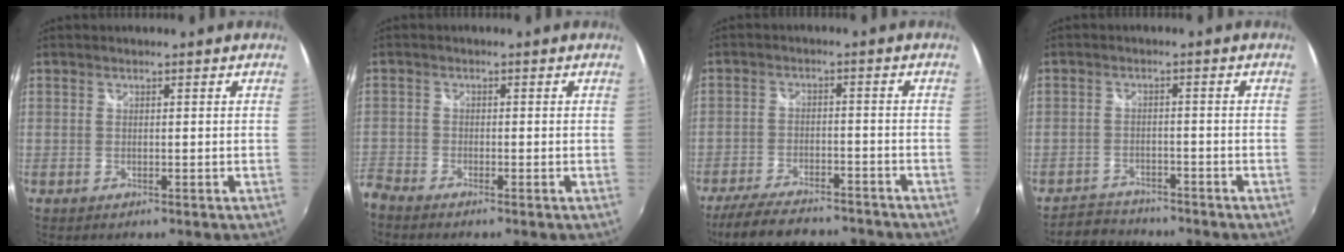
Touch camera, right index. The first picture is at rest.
{"total": 3.9, "force": [-3.4, 2.0, 0.5], "torque": [-0.022, -0.010, -0.077]}
{"total": 16.6, "force": [-14.0, 4.9, 7.4], "torque": [-0.159, -0.021, -0.208]}
{"total": 5.6, "force": [-5.2, 2.1, 0.3], "torque": [-0.028, 0.007, -0.089]}